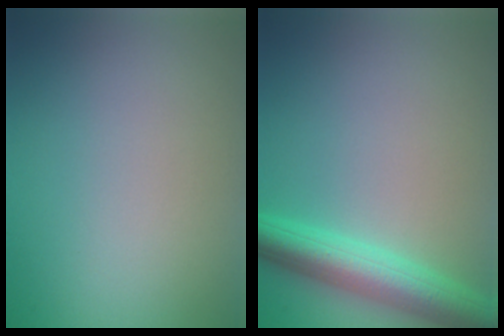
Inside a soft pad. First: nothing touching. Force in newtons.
{"total": 5.5, "press": 5.5, "slide": 0.2}